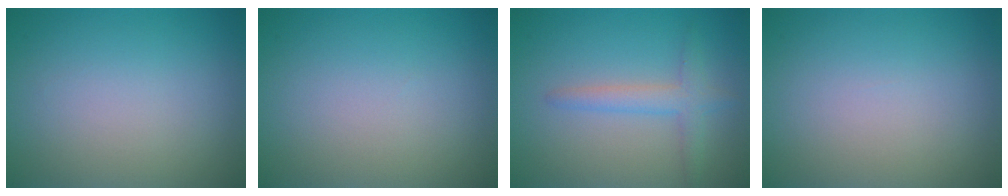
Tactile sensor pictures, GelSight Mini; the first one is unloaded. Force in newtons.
{"total": 0.0}
{"total": 2.4, "press": 2.4, "slide": 0.2}
{"total": 0.0}